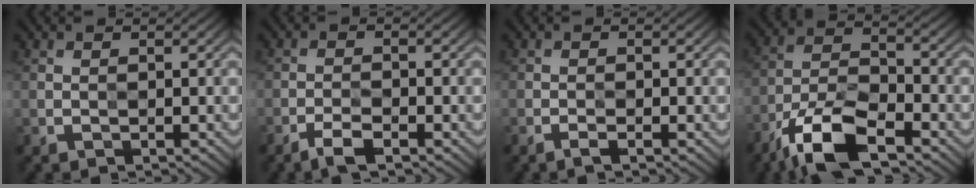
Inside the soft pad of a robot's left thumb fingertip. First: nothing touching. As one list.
[{"total": 2.8, "force": [-2.0, 0.6, 1.8], "torque": [-0.038, 0.001, -0.045]}, {"total": 1.0, "force": [-0.7, 0.0, 0.7], "torque": [-0.014, 0.001, -0.016]}, {"total": 11.8, "force": [-7.8, 4.2, 7.8], "torque": [-0.155, -0.006, -0.164]}]